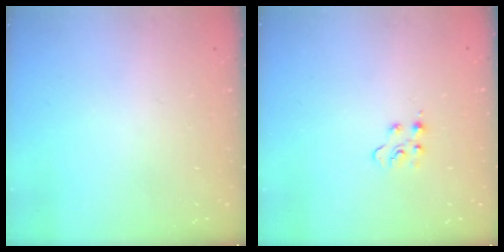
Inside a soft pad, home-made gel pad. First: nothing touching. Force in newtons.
{"total": 4.8, "press": 4.7, "slide": 0.6}